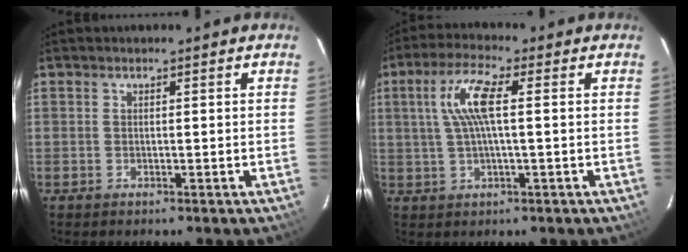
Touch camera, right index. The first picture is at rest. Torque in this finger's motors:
{"motor_torque": [0.82, -0.03, 0.33, 0.10]}